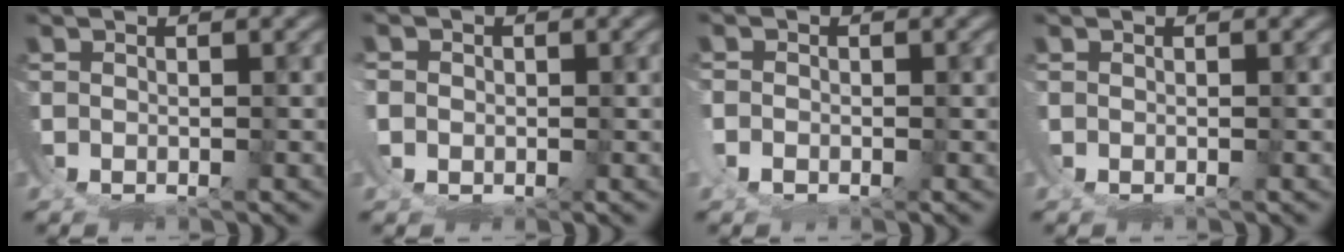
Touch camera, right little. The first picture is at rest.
{"total": 2.7, "force": [-0.4, 2.3, 1.2], "torque": [-0.040, -0.009, -0.008]}
{"total": 1.7, "force": [-1.2, 1.0, 0.5], "torque": [-0.021, -0.014, -0.019]}
{"total": 0.6, "force": [0.3, 0.4, 0.4], "torque": [-0.010, 0.001, 0.005]}